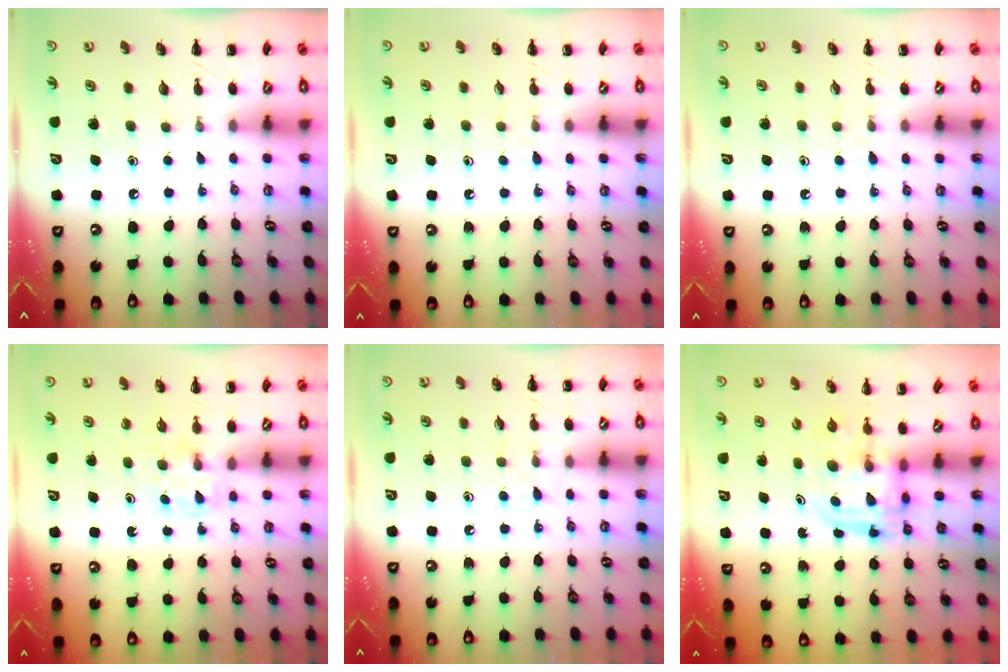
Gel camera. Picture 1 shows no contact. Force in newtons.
{"total": 3.4, "press": 3.0, "slide": 1.6}
{"total": 3.4, "press": 3.0, "slide": 1.6}
{"total": 3.0, "press": 2.8, "slide": 1.0}
{"total": 4.5, "press": 4.1, "slide": 1.8}
{"total": 3.0, "press": 3.0, "slide": 0.3}